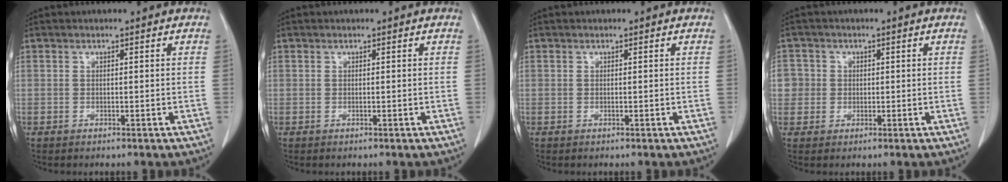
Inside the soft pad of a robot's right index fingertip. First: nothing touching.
{"total": 0.0}
{"total": 0.0}
{"total": 4.8, "force": [0.3, 4.8, 0.6], "torque": [-0.007, 0.018, 0.006]}